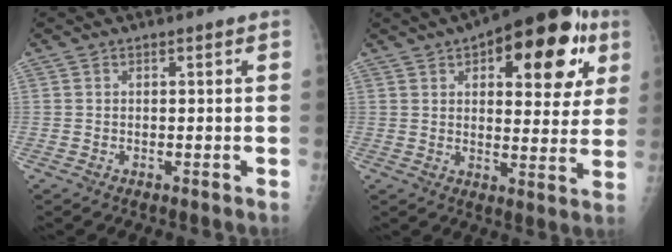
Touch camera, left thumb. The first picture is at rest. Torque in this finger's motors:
{"motor_torque": [0.20, 0.55, 0.16, -0.11, 0.23]}